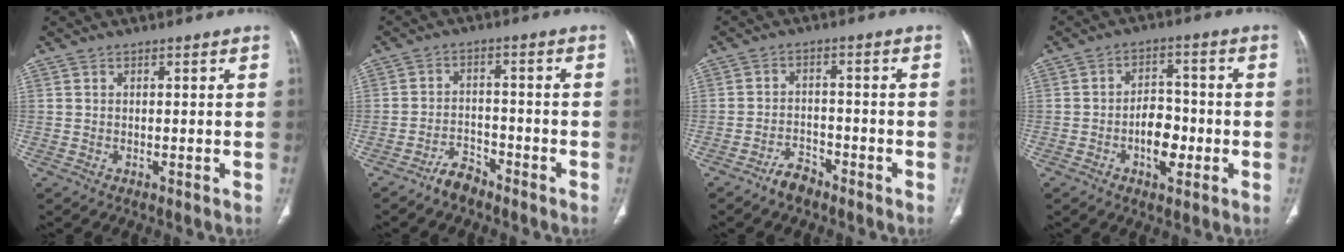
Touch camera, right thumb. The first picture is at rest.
{"total": 4.2, "force": [-3.7, 1.6, 1.3], "torque": [-0.020, 0.022, -0.067]}
{"total": 4.0, "force": [-3.3, 1.7, 1.4], "torque": [-0.023, 0.021, -0.059]}
{"total": 7.2, "force": [-2.2, 4.3, 5.3], "torque": [-0.063, 0.021, -0.037]}